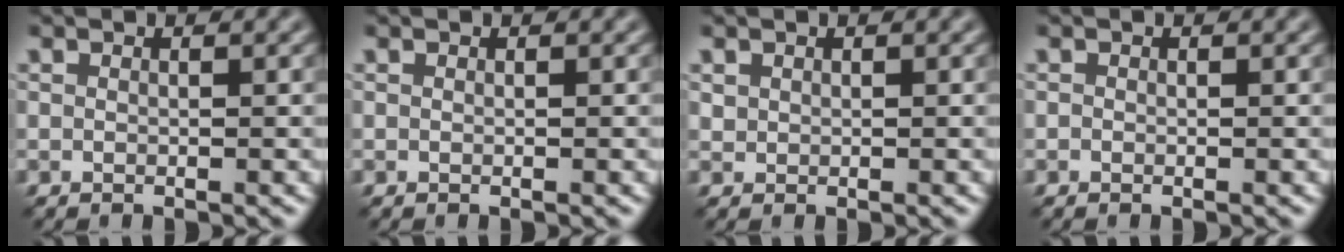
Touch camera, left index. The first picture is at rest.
{"total": 0.0}
{"total": 0.7, "force": [0.3, 0.6, 0.1], "torque": [0.000, -0.003, 0.010]}
{"total": 0.0}